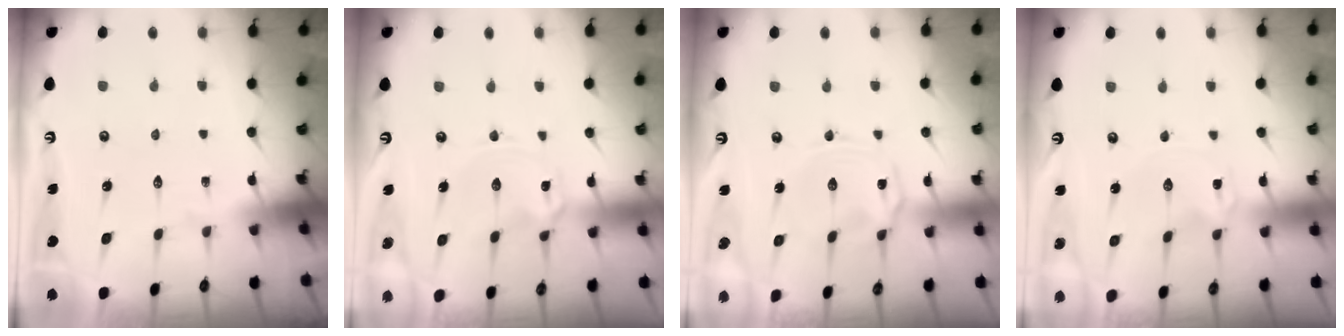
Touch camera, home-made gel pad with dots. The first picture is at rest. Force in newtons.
{"total": 2.0, "press": 2.0, "slide": 0.1}
{"total": 1.5, "press": 1.4, "slide": 0.5}
{"total": 0.0}